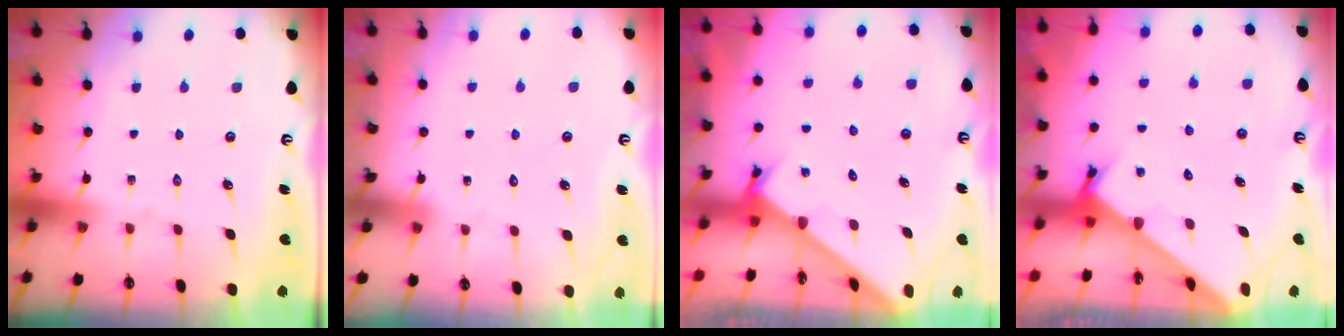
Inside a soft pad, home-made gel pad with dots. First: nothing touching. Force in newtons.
{"total": 1.9, "press": 1.9, "slide": 0.1}
{"total": 2.7, "press": 2.6, "slide": 0.2}
{"total": 2.3, "press": 2.3, "slide": 0.1}